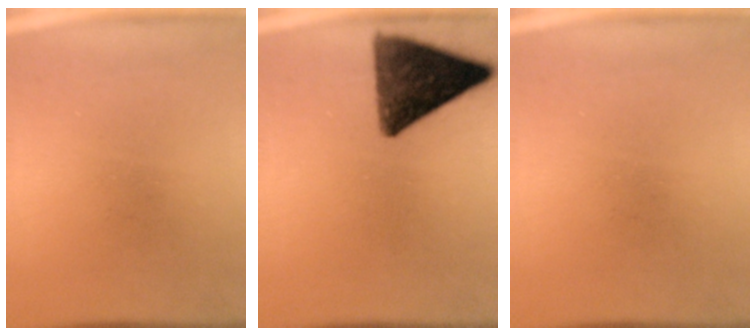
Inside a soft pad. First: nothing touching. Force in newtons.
{"total": 12.2}
{"total": 0.0}